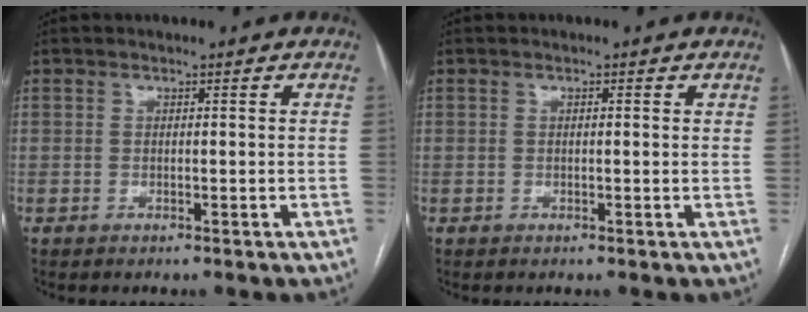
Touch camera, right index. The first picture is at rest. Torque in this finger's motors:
{"motor_torque": [-0.03, 0.10, 0.06, 0.00]}